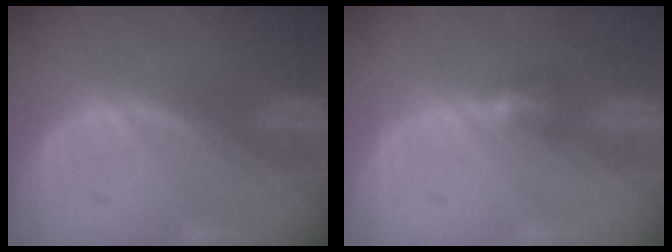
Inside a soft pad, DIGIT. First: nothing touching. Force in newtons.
{"total": 2.8, "press": 2.6, "slide": 0.9}